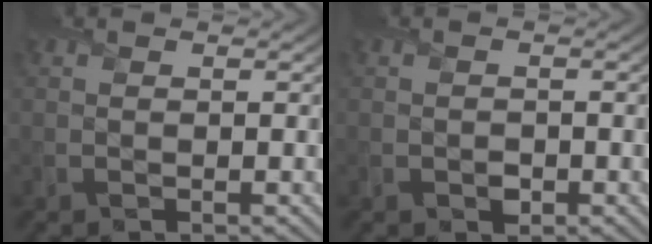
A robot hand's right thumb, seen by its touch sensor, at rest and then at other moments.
{"total": 1.2, "force": [-0.5, 0.9, 0.4], "torque": [-0.005, -0.005, -0.010]}